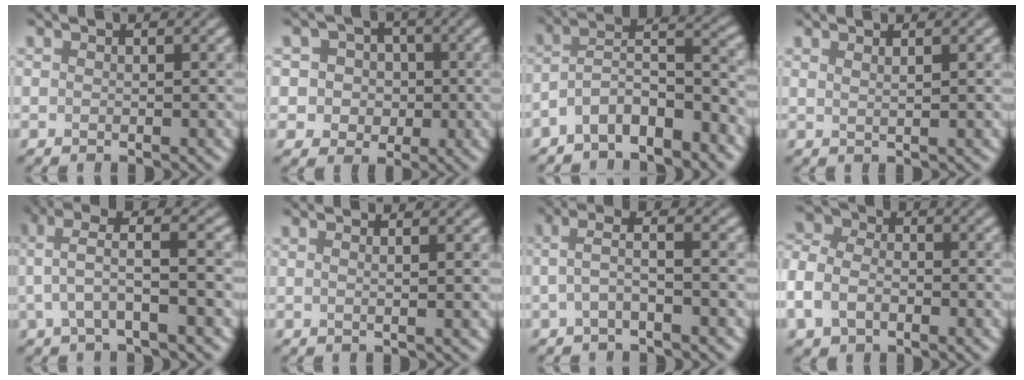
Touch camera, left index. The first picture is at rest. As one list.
[{"total": 3.9, "force": [0.1, 3.8, 0.9], "torque": [0.006, 0.017, -0.007]}, {"total": 6.2, "force": [-4.6, 2.0, 3.6], "torque": [-0.061, 0.008, -0.083]}, {"total": 1.2, "force": [1.0, 0.4, 0.6], "torque": [0.007, -0.001, 0.006]}, {"total": 3.4, "force": [0.0, 0.4, 3.4], "torque": [-0.078, 0.014, 0.004]}, {"total": 2.3, "force": [1.0, 1.2, 1.7], "torque": [-0.003, 0.013, -0.015]}, {"total": 1.9, "force": [-0.9, 0.3, 1.6], "torque": [-0.037, 0.010, -0.017]}, {"total": 5.5, "force": [-2.5, 3.8, 3.1], "torque": [-0.091, 0.000, -0.053]}]